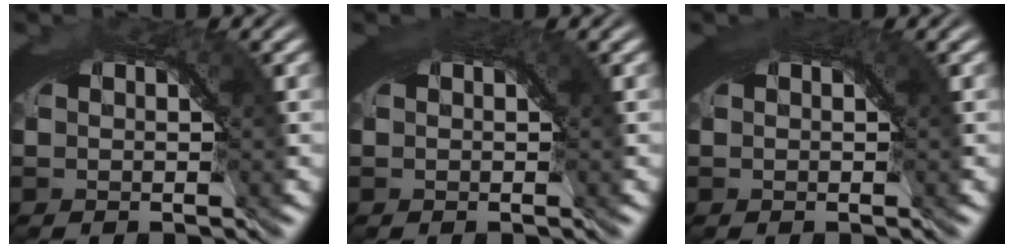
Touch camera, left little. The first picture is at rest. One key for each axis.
{"total": 0.9, "fx": 0.5, "fy": 0.2, "fz": 0.7, "tx": -0.005, "ty": 0.001, "tz": 0.006}
{"total": 1.0, "fx": 0.6, "fy": 0.2, "fz": 0.8, "tx": -0.006, "ty": 0.000, "tz": 0.007}